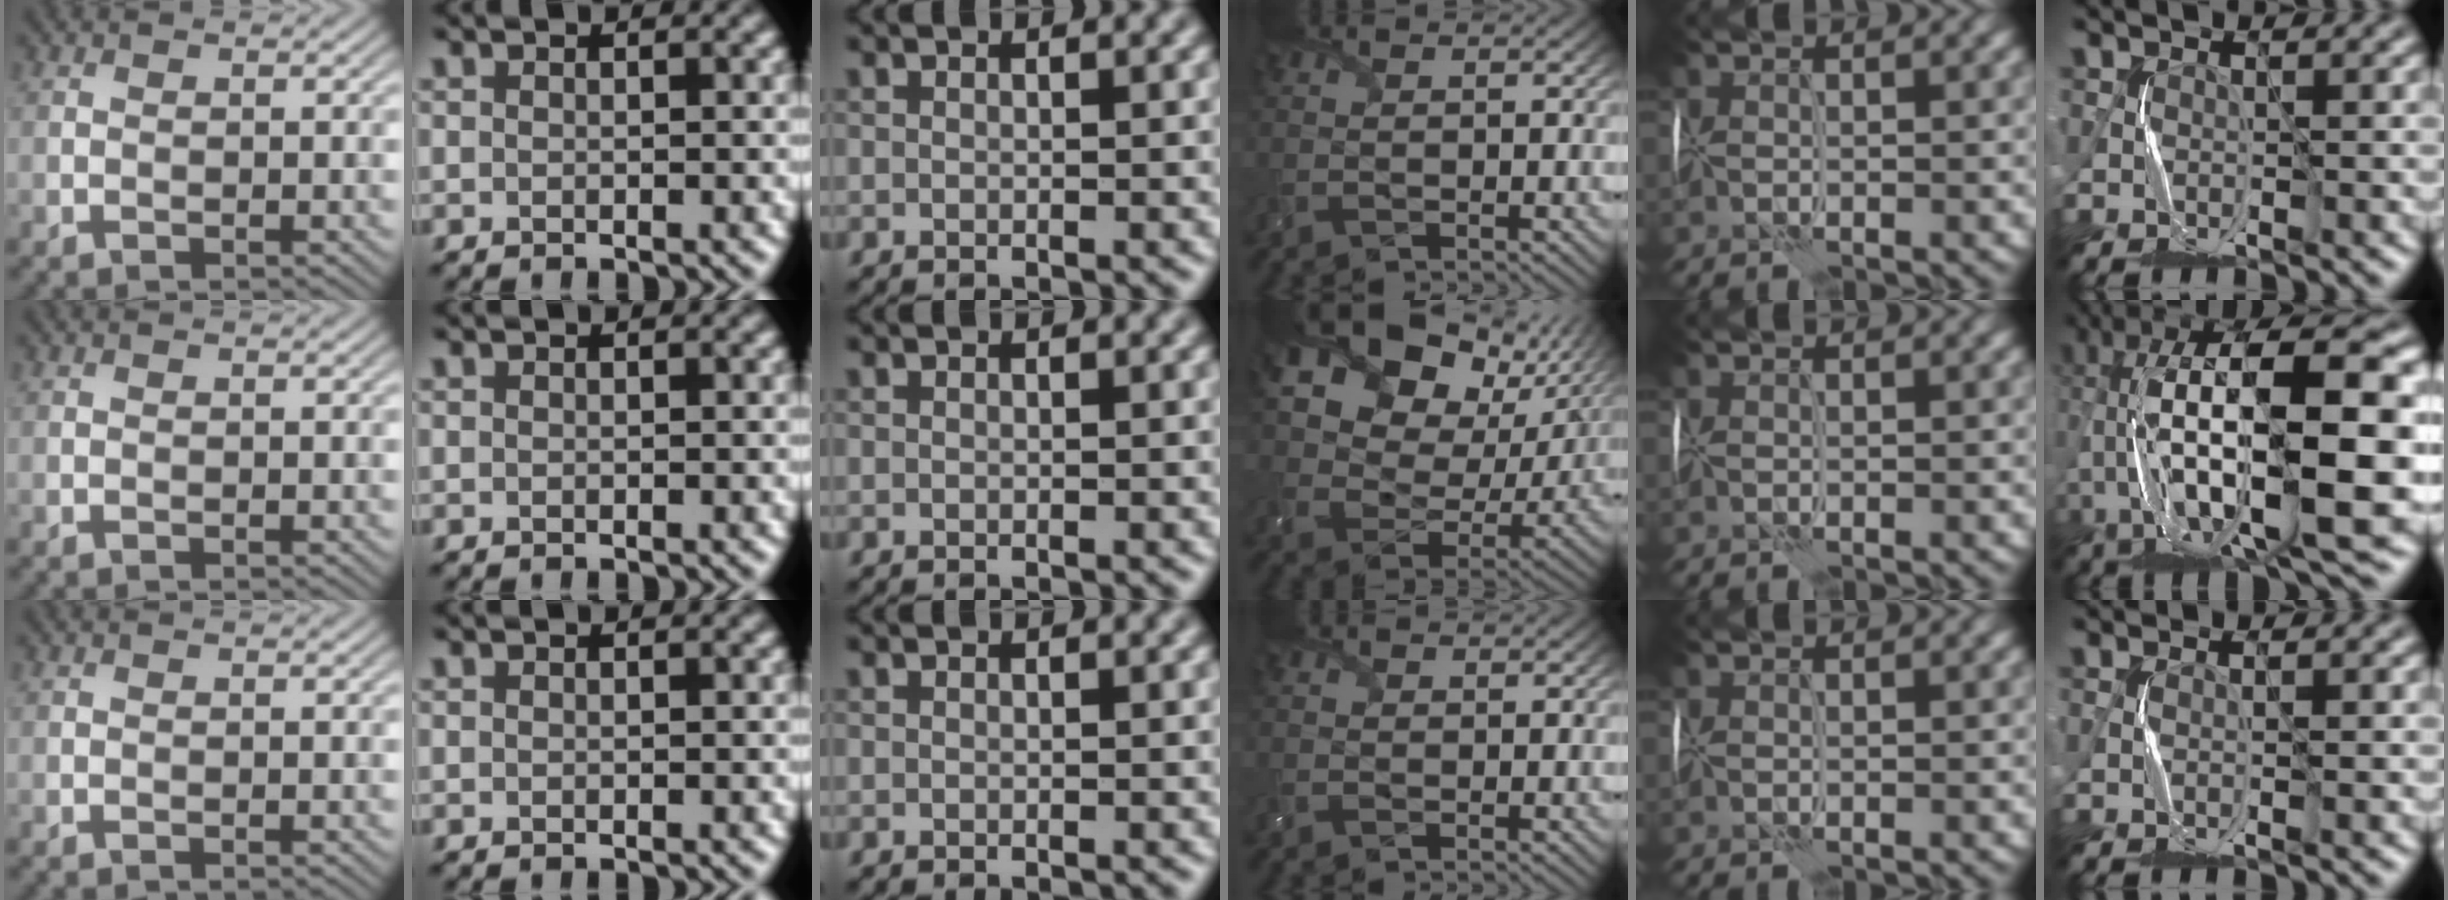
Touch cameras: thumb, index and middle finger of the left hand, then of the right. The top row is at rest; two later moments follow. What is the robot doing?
{"motion": "wrap", "object": "receipt paper"}